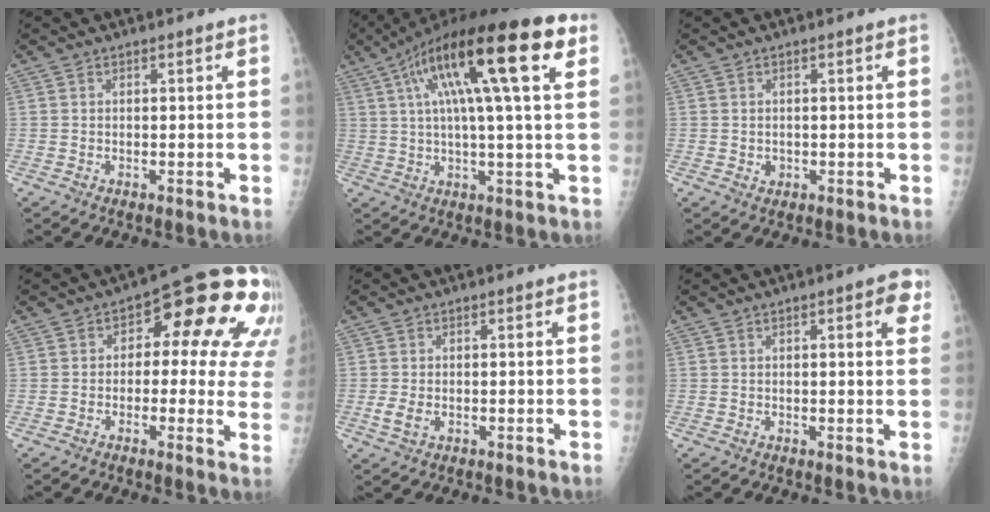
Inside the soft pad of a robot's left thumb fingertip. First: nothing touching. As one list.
[{"total": 22.7, "force": [8.3, 4.8, 20.5], "torque": [-0.337, 0.026, 0.124]}, {"total": 1.5, "force": [-0.2, 1.3, 0.8], "torque": [-0.005, 0.002, 0.000]}, {"total": 18.0, "force": [4.9, 9.1, 14.7], "torque": [-0.120, 0.022, 0.046]}, {"total": 3.0, "force": [-0.7, 1.8, 2.3], "torque": [-0.053, 0.003, -0.013]}, {"total": 4.3, "force": [1.6, 1.3, 3.8], "torque": [-0.037, 0.000, 0.015]}]